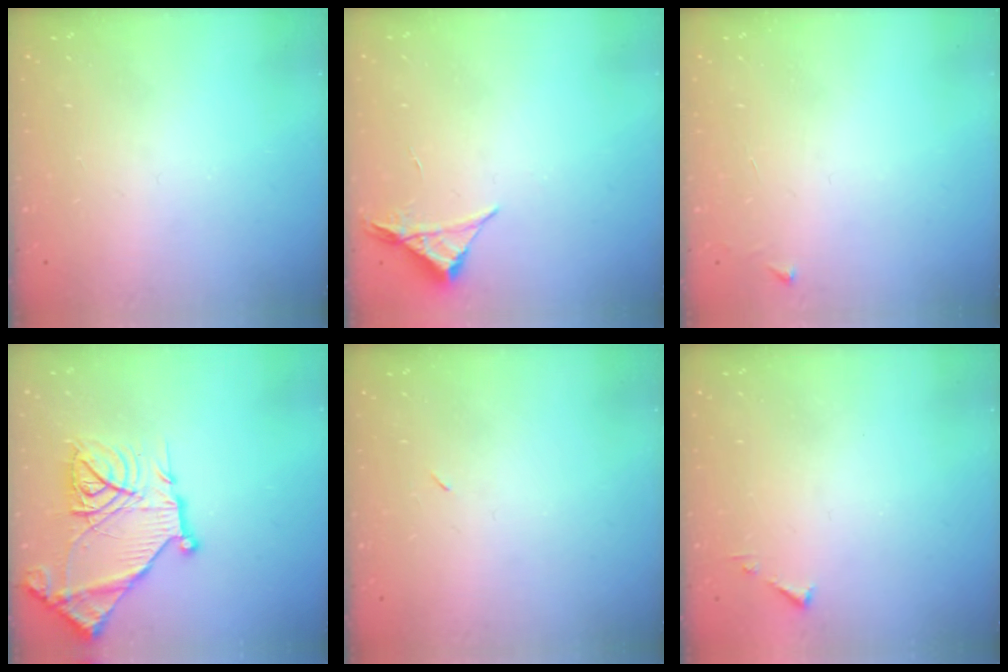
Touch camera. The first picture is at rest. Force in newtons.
{"total": 3.4, "press": 3.4, "slide": 0.6}
{"total": 2.6, "press": 2.6, "slide": 0.3}
{"total": 22.8, "press": 22.6, "slide": 2.3}
{"total": 2.2, "press": 1.8, "slide": 1.2}
{"total": 3.2, "press": 3.2, "slide": 0.4}